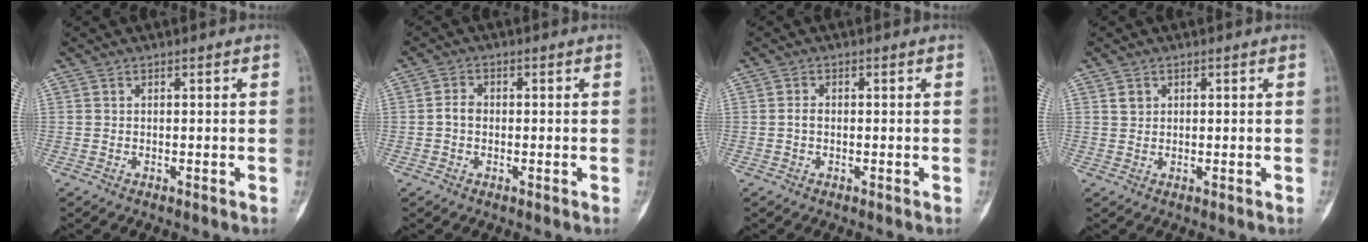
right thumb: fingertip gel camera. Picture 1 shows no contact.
{"total": 2.3, "force": [-0.3, 1.8, 1.5], "torque": [-0.021, 0.009, -0.011]}
{"total": 1.2, "force": [-0.2, 0.8, 0.9], "torque": [-0.016, 0.001, -0.005]}
{"total": 1.6, "force": [0.8, 1.3, 0.6], "torque": [-0.001, -0.001, 0.014]}